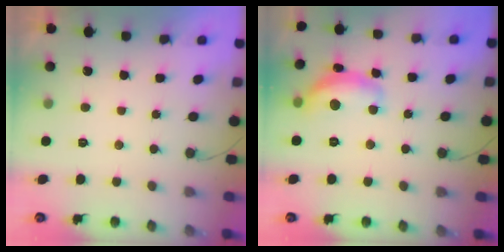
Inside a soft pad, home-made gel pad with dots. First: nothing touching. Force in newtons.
{"total": 12.3, "press": 12.3, "slide": 0.9}